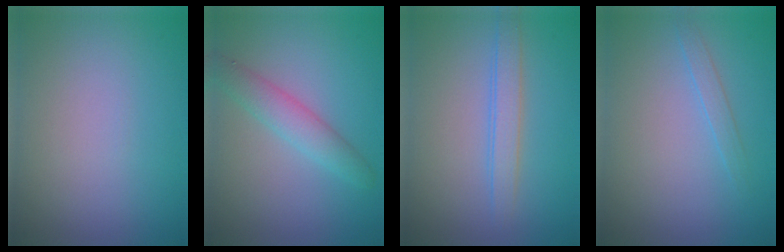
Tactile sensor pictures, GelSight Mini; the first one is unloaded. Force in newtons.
{"total": 3.0, "press": 3.0, "slide": 0.3}
{"total": 2.2, "press": 2.2, "slide": 0.1}
{"total": 1.1, "press": 1.1, "slide": 0.1}